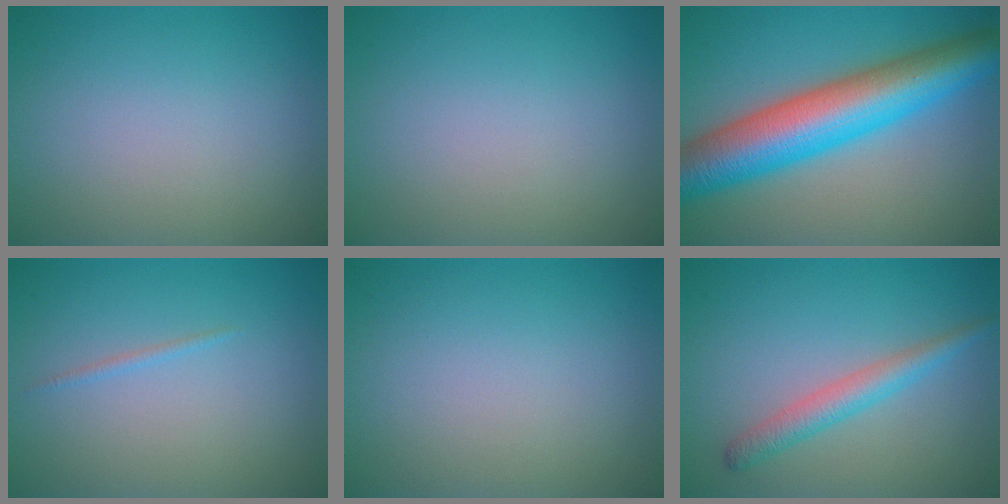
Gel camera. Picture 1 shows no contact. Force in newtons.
{"total": 0.0}
{"total": 11.2, "press": 11.2, "slide": 0.2}
{"total": 0.6, "press": 0.6, "slide": 0.1}
{"total": 0.0}
{"total": 2.8, "press": 2.8, "slide": 0.0}